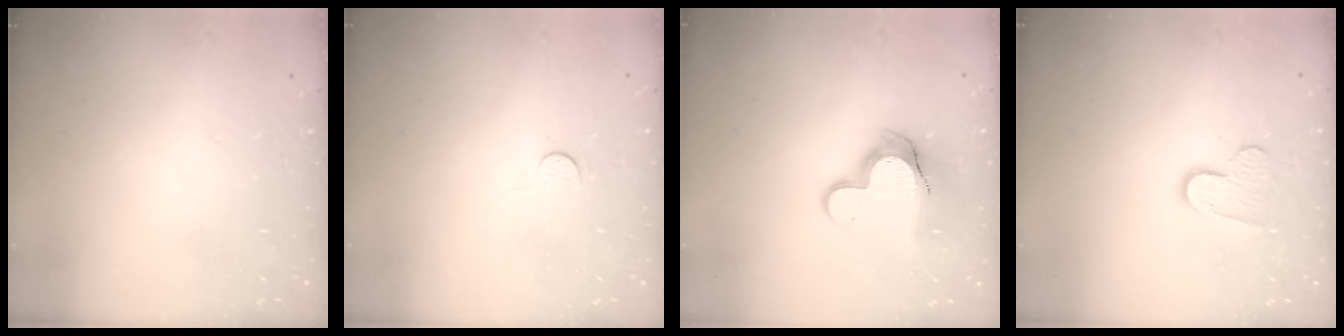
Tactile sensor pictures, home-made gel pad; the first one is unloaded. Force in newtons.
{"total": 2.8, "press": 2.8, "slide": 0.4}
{"total": 11.8, "press": 11.8, "slide": 1.0}
{"total": 8.5, "press": 8.5, "slide": 0.5}